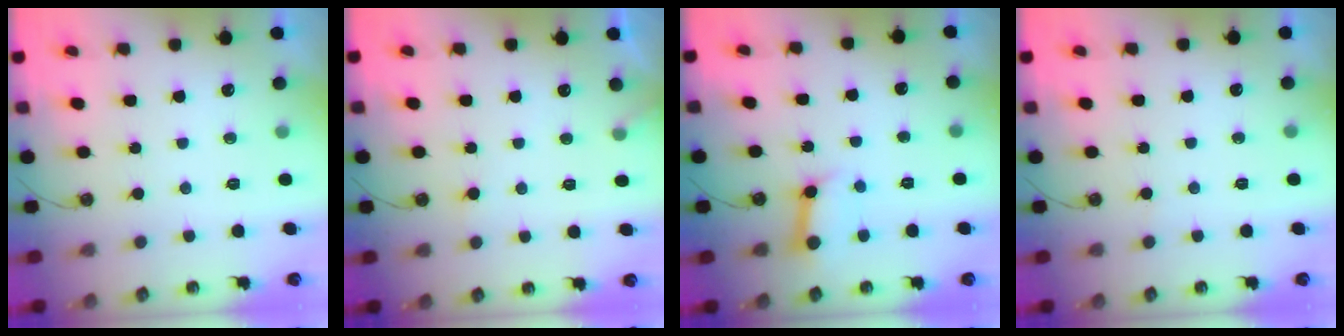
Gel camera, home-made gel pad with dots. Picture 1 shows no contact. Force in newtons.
{"total": 5.7, "press": 5.7, "slide": 0.5}
{"total": 7.3, "press": 7.3, "slide": 1.0}
{"total": 3.5, "press": 3.4, "slide": 0.3}